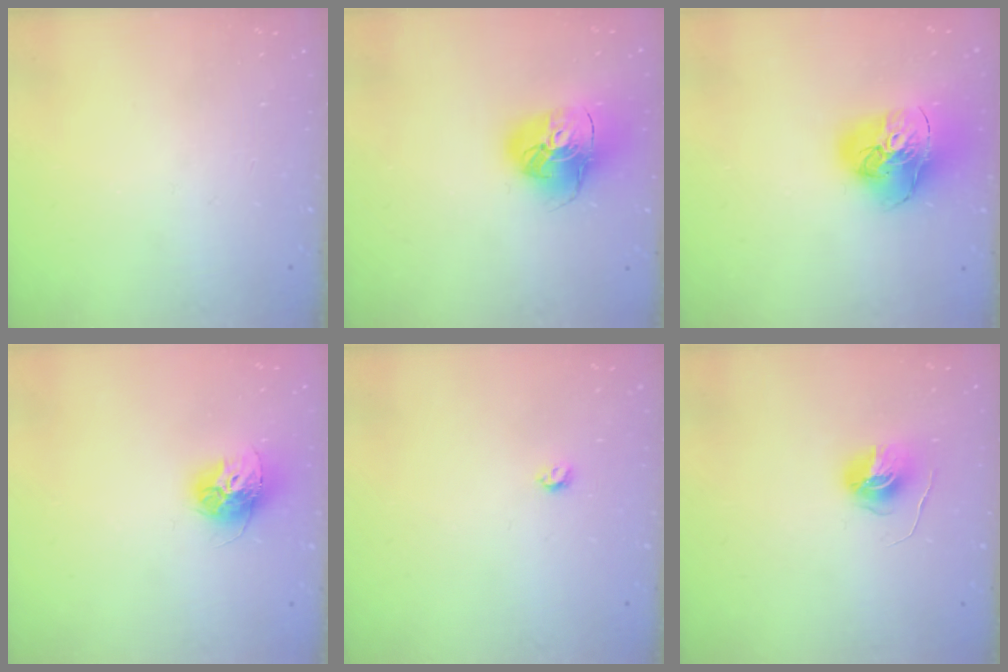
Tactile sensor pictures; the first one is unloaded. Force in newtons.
{"total": 14.4, "press": 14.3, "slide": 1.8}
{"total": 18.6, "press": 18.5, "slide": 2.0}
{"total": 12.2, "press": 12.1, "slide": 1.0}
{"total": 3.2, "press": 3.2, "slide": 0.5}
{"total": 6.7, "press": 6.7, "slide": 0.4}